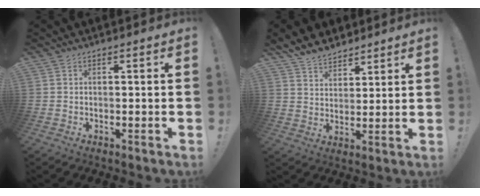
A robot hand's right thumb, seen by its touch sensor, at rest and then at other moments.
{"total": 7.8, "force": [6.8, 3.8, 1.0], "torque": [-0.032, -0.048, 0.134]}